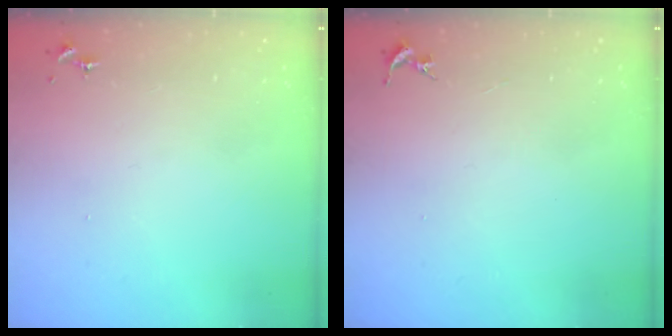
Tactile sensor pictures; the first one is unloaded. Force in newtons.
{"total": 0.0}